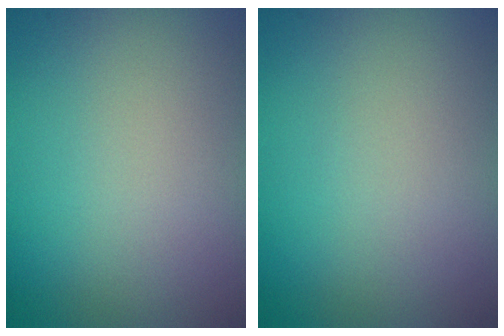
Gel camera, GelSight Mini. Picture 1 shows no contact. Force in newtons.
{"total": 0.0}